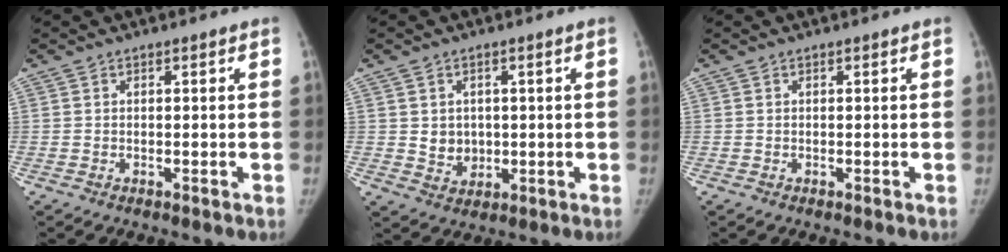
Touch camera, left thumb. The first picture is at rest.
{"total": 4.5, "force": [0.4, 3.9, 2.2], "torque": [-0.017, -0.005, 0.019]}
{"total": 0.0}